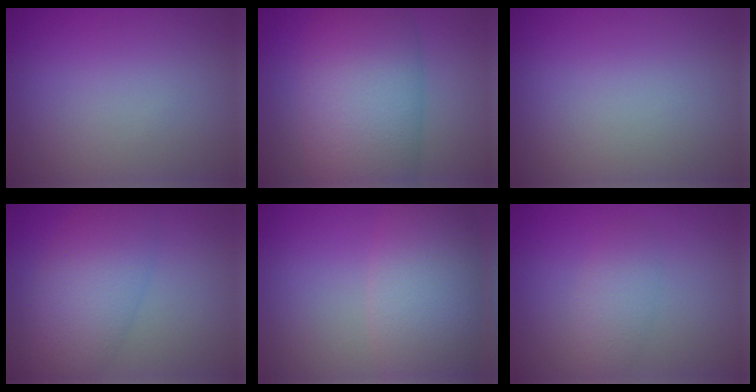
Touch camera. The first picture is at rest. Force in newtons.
{"total": 11.6, "press": 11.6, "slide": 0.5}
{"total": 0.0}
{"total": 6.3, "press": 6.3, "slide": 0.4}
{"total": 8.3, "press": 8.2, "slide": 0.4}
{"total": 2.2, "press": 2.2, "slide": 0.1}